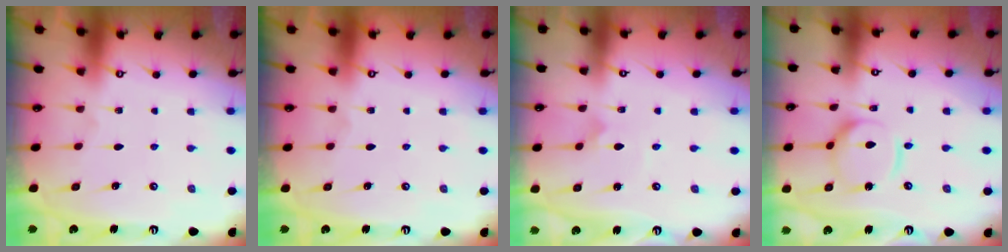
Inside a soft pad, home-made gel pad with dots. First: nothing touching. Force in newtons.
{"total": 0.0}
{"total": 1.8, "press": 1.8, "slide": 0.1}
{"total": 10.7, "press": 10.7, "slide": 0.9}